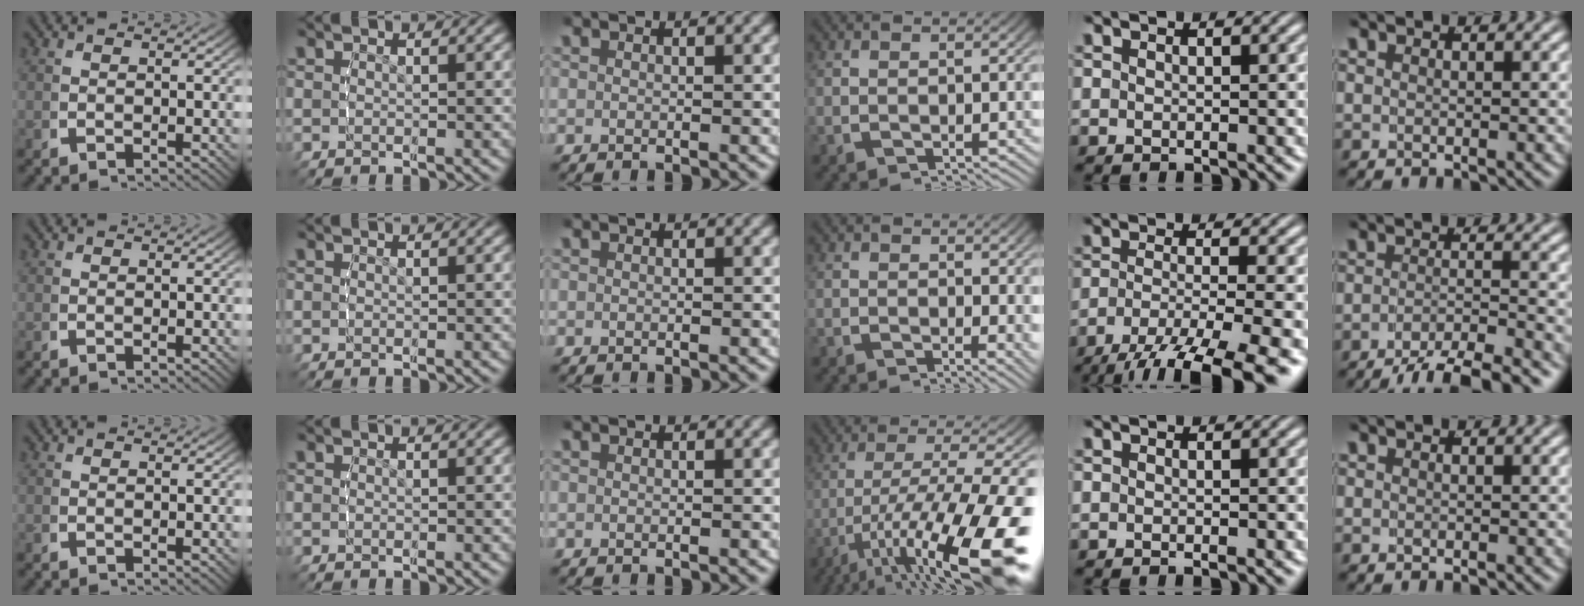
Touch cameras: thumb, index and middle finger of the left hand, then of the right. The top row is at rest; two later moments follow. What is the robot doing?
{"motion": "lift_and_place", "object": "condiment"}